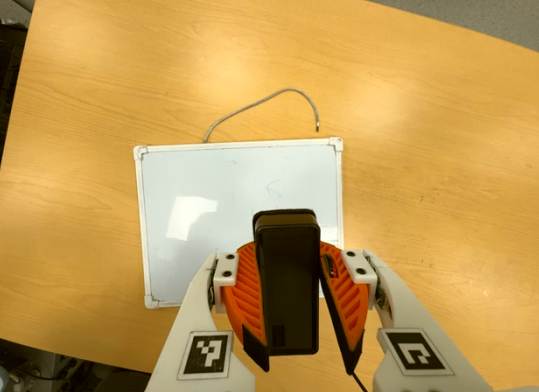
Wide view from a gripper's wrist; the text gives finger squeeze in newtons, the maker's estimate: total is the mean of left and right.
{"total": 10.5, "left": 9.9, "right": 11.1}